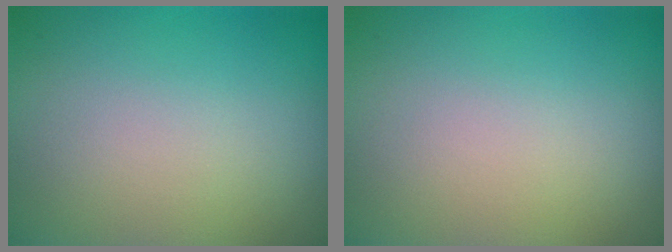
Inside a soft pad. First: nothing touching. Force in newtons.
{"total": 0.0}